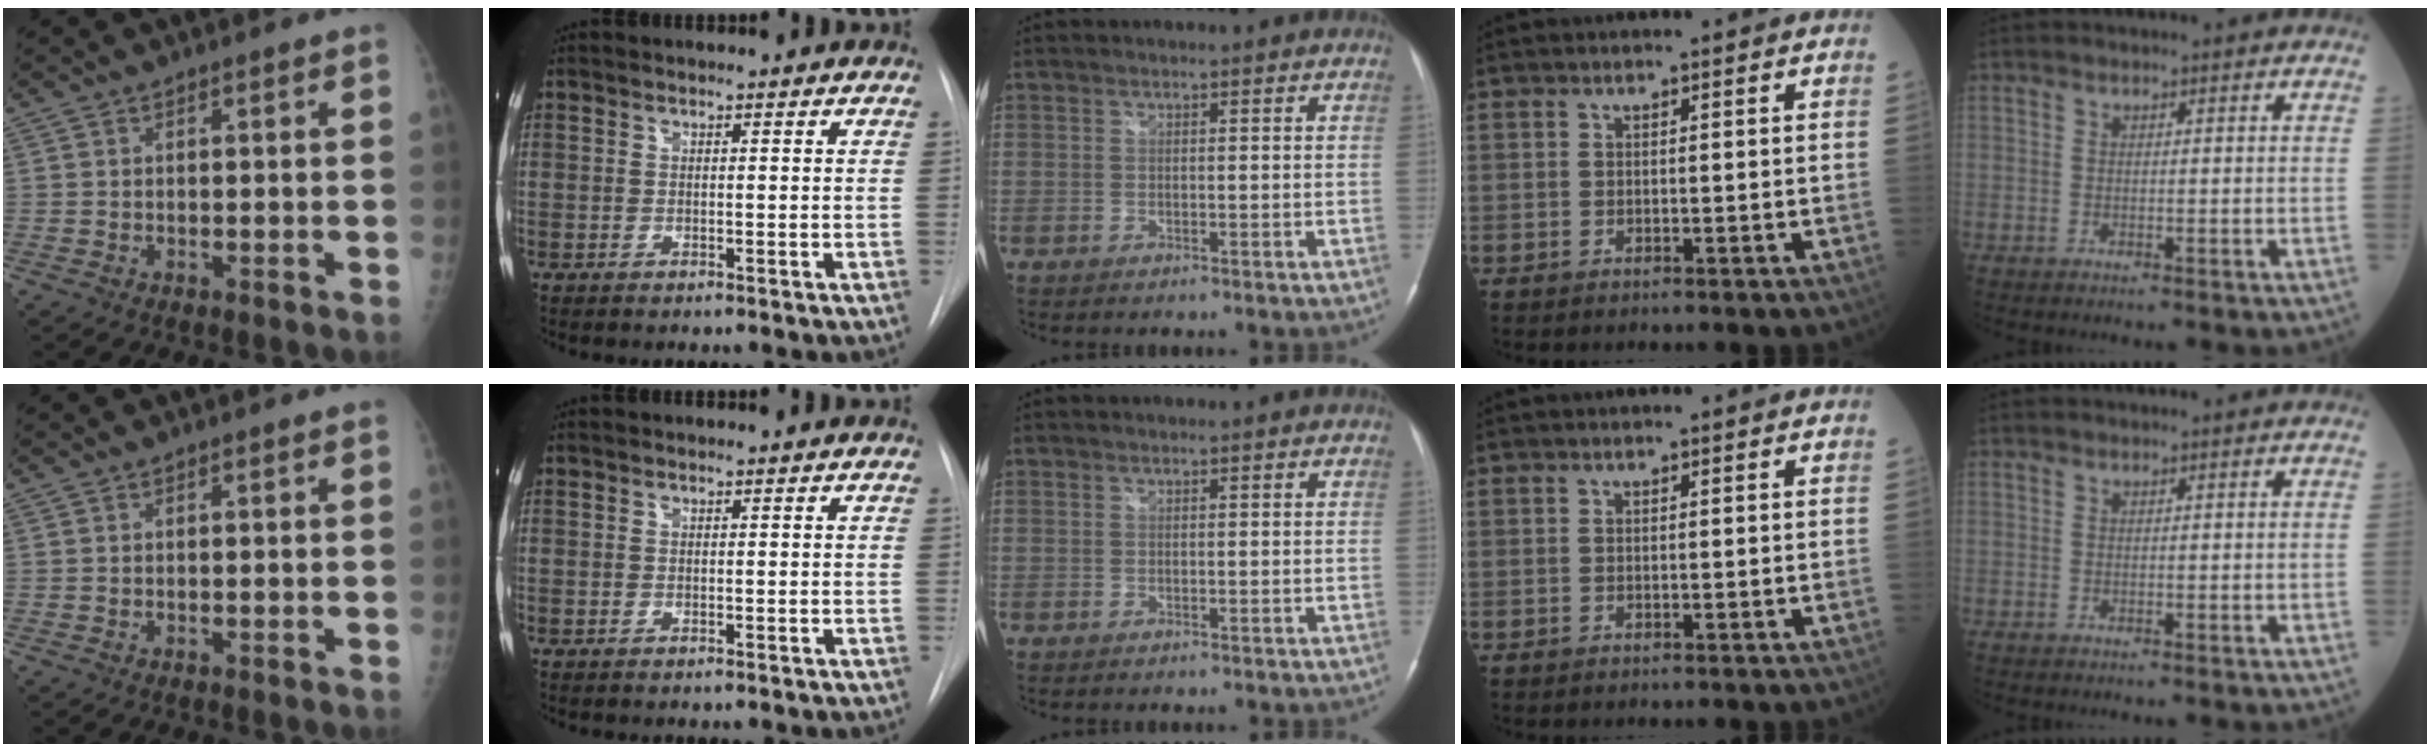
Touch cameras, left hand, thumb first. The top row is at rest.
{}